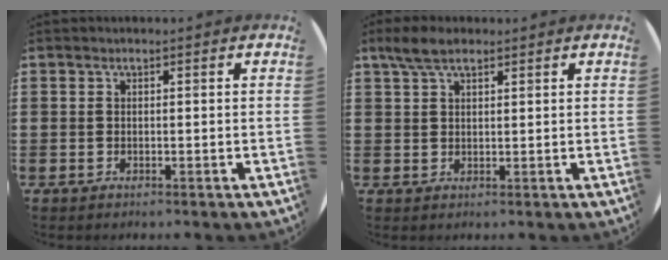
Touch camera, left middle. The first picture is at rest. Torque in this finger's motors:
{"motor_torque": [0.73, -0.38, -0.02, -0.03]}